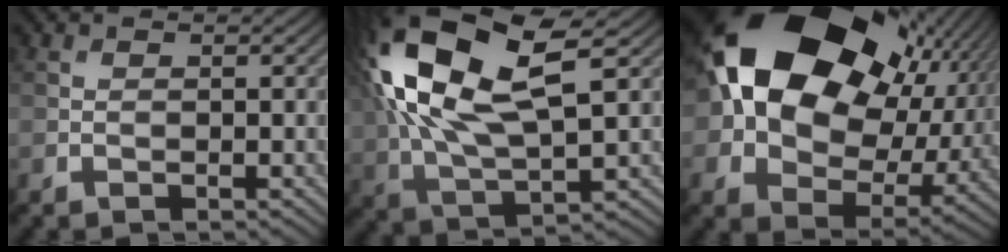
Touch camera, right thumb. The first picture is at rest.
{"total": 17.0, "force": [5.1, 7.7, 14.3], "torque": [-0.328, 0.017, 0.093]}
{"total": 20.5, "force": [4.6, 14.8, 13.4], "torque": [-0.272, -0.012, 0.101]}